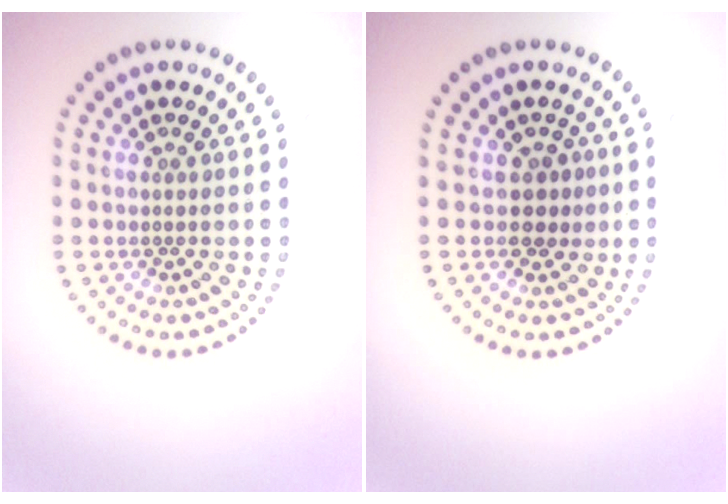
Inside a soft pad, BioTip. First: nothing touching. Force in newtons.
{"total": 1.8, "press": 1.5, "slide": 1.1}